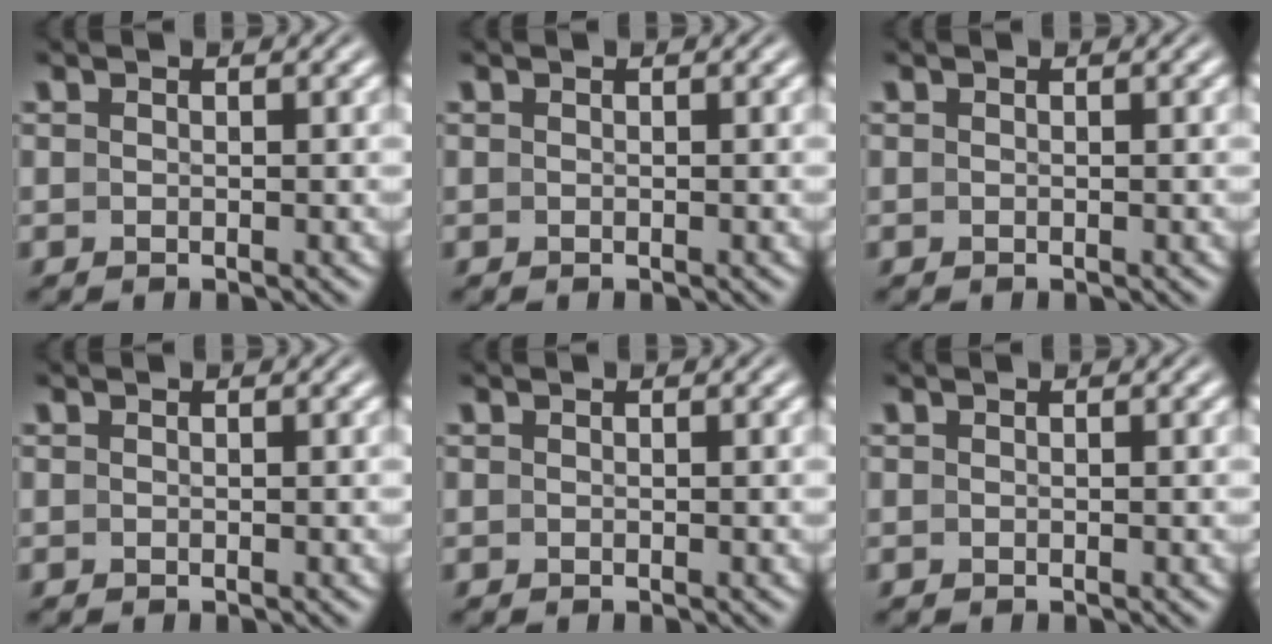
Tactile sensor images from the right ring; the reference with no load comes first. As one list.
[{"total": 0.0}, {"total": 0.0}, {"total": 0.0}, {"total": 0.0}, {"total": 0.0}]